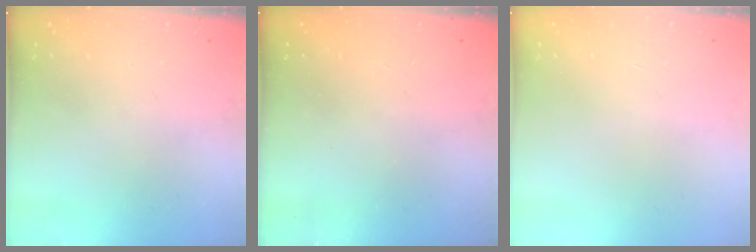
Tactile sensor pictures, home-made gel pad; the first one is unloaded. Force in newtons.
{"total": 0.0}
{"total": 0.0}